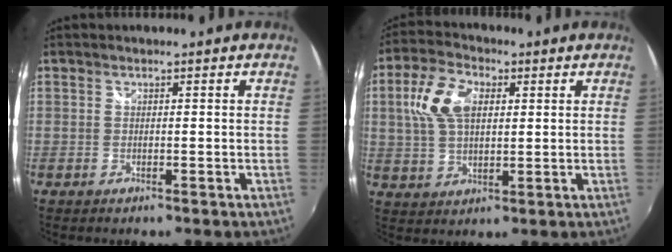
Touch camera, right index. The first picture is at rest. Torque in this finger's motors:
{"motor_torque": [0.61, 0.02, 0.33, 0.11]}